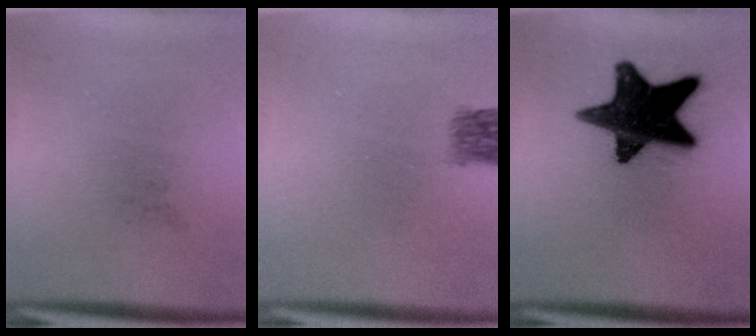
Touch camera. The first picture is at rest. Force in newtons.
{"total": 2.5}
{"total": 17.6}